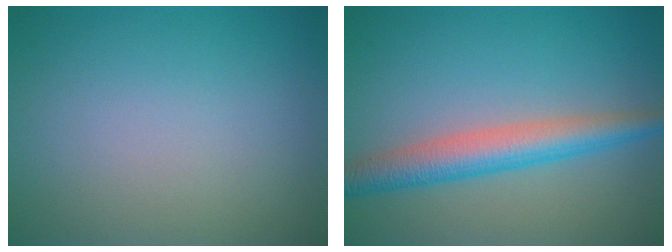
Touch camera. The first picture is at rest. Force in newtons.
{"total": 4.7, "press": 4.7, "slide": 0.1}